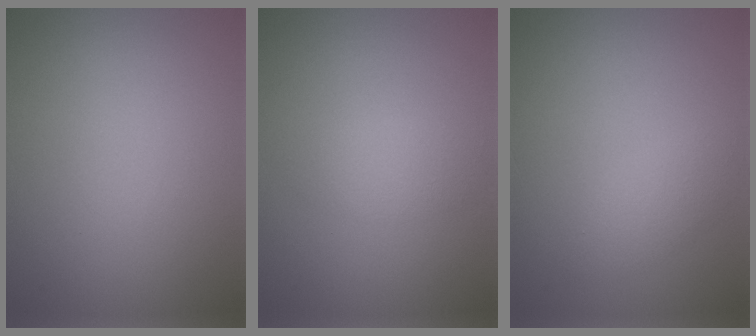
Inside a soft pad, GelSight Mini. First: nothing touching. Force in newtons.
{"total": 1.7, "press": 1.7, "slide": 0.0}
{"total": 1.9, "press": 1.9, "slide": 0.1}